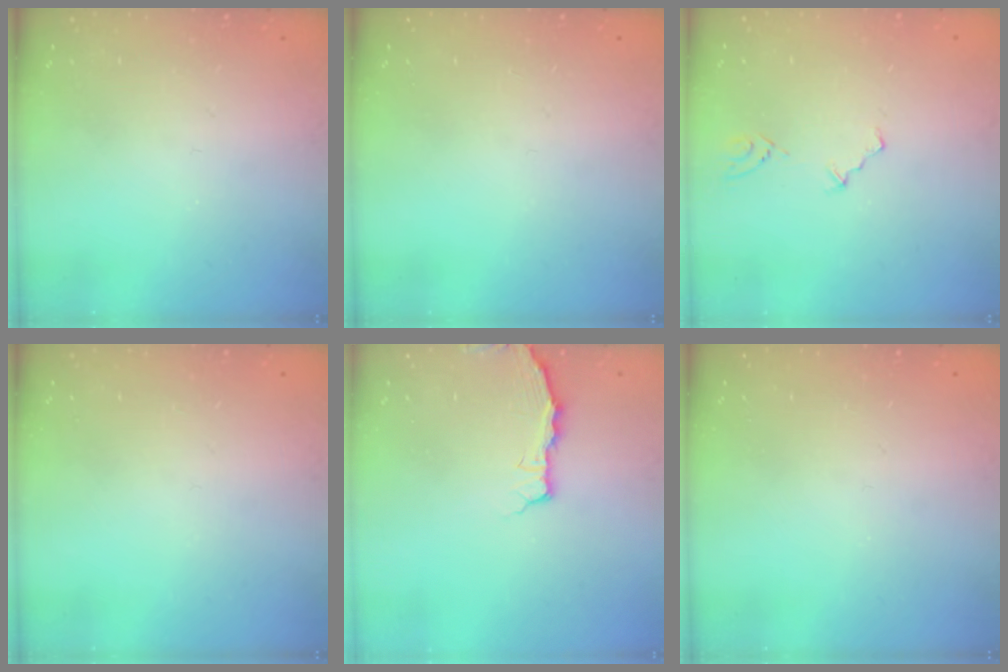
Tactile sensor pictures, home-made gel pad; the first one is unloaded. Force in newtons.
{"total": 0.0}
{"total": 2.7, "press": 2.5, "slide": 1.2}
{"total": 0.0}
{"total": 2.9, "press": 2.9, "slide": 0.3}
{"total": 0.0}